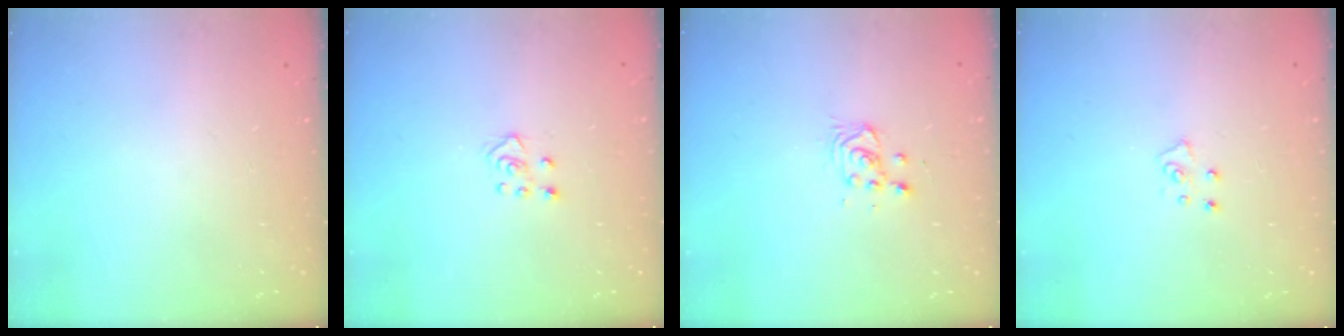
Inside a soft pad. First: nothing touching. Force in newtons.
{"total": 4.3, "press": 4.2, "slide": 0.5}
{"total": 3.3, "press": 3.3, "slide": 0.2}
{"total": 5.7, "press": 5.7, "slide": 0.4}